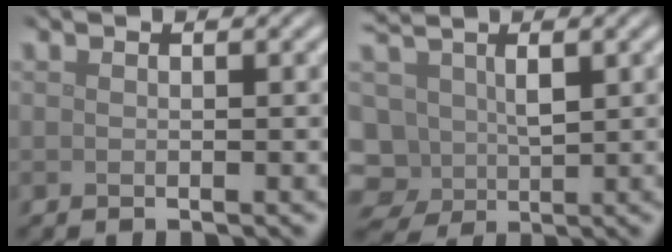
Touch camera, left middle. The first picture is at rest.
{"total": 6.0, "force": [0.3, 4.5, 4.0], "torque": [-0.101, -0.004, 0.008]}